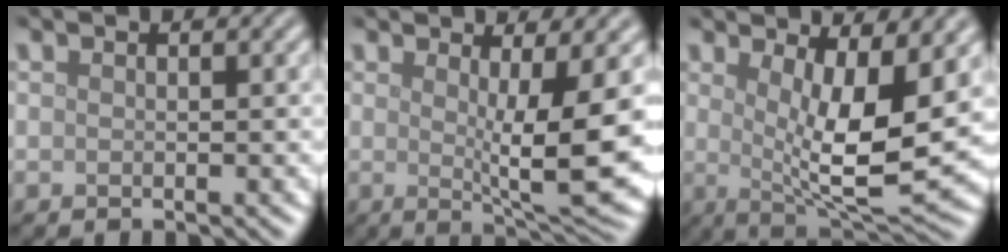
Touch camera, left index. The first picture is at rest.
{"total": 8.1, "force": [0.3, 1.6, 8.0], "torque": [-0.119, -0.013, 0.010]}
{"total": 8.9, "force": [1.4, 2.6, 8.4], "torque": [-0.138, -0.017, 0.029]}